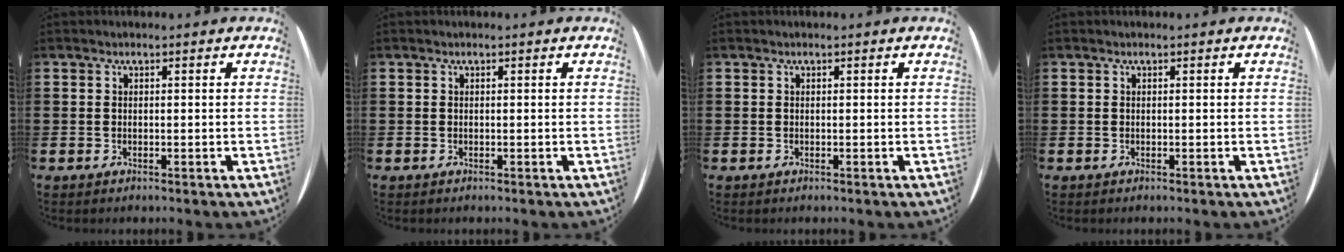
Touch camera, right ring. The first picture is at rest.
{"total": 0.0}
{"total": 0.0}
{"total": 0.0}